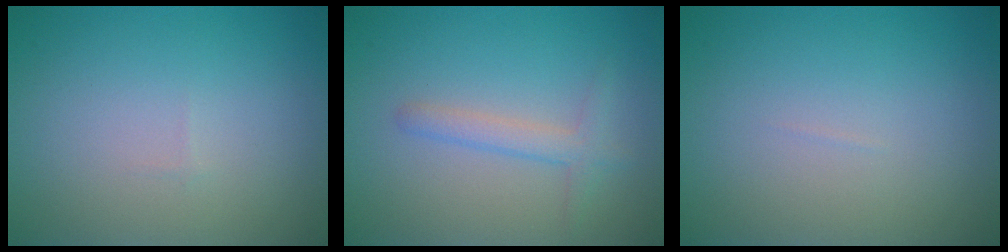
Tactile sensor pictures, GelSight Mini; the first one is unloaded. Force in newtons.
{"total": 2.0, "press": 2.0, "slide": 0.1}
{"total": 0.0}